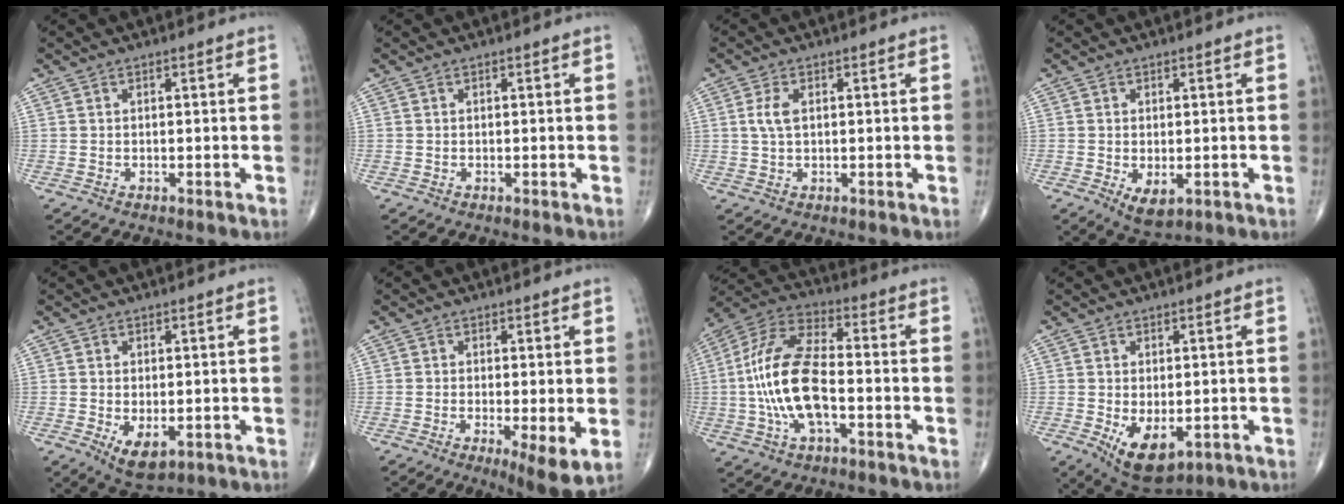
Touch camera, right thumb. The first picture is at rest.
{"total": 0.0}
{"total": 3.2, "force": [0.6, 1.7, 2.7], "torque": [-0.066, 0.005, 0.012]}
{"total": 4.4, "force": [-1.2, 2.3, 3.6], "torque": [-0.058, -0.010, -0.009]}
{"total": 4.9, "force": [-1.3, 2.5, 4.1], "torque": [-0.066, -0.011, -0.012]}
{"total": 6.5, "force": [-1.3, 1.6, 6.2], "torque": [-0.102, -0.022, -0.022]}
{"total": 16.0, "force": [-2.5, 7.0, 14.2], "torque": [-0.296, 0.033, -0.053]}
{"total": 8.5, "force": [-2.2, 4.6, 6.8], "torque": [-0.102, -0.014, -0.017]}